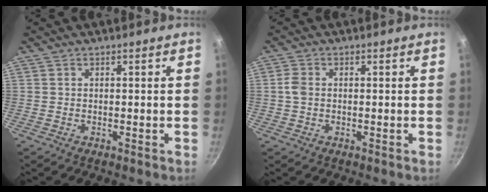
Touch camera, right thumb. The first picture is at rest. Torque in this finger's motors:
{"motor_torque": [0.17, 0.40, 0.32, 0.30, 0.06]}